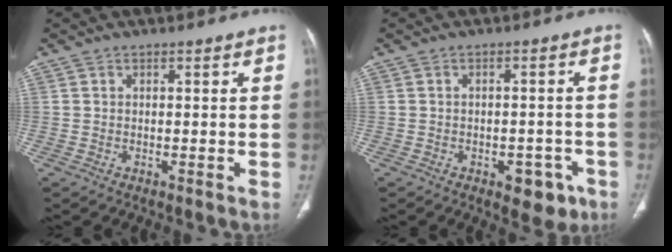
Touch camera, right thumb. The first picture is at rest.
{"total": 6.2, "force": [-3.1, 3.5, 4.0], "torque": [-0.026, 0.017, -0.033]}